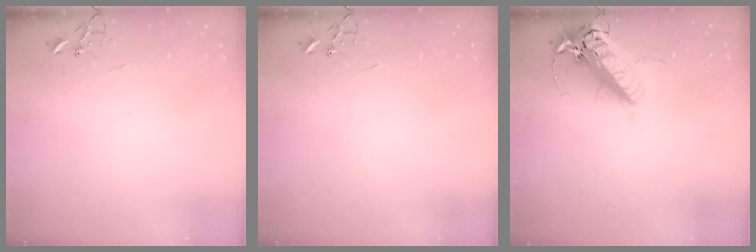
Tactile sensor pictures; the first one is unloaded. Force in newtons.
{"total": 0.0}
{"total": 19.5, "press": 19.1, "slide": 3.7}